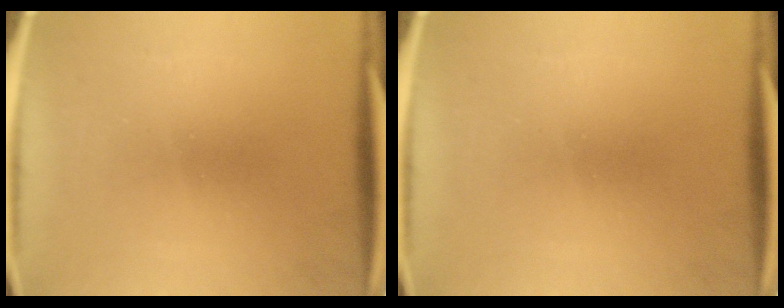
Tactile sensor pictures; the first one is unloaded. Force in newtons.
{"total": 0.0}